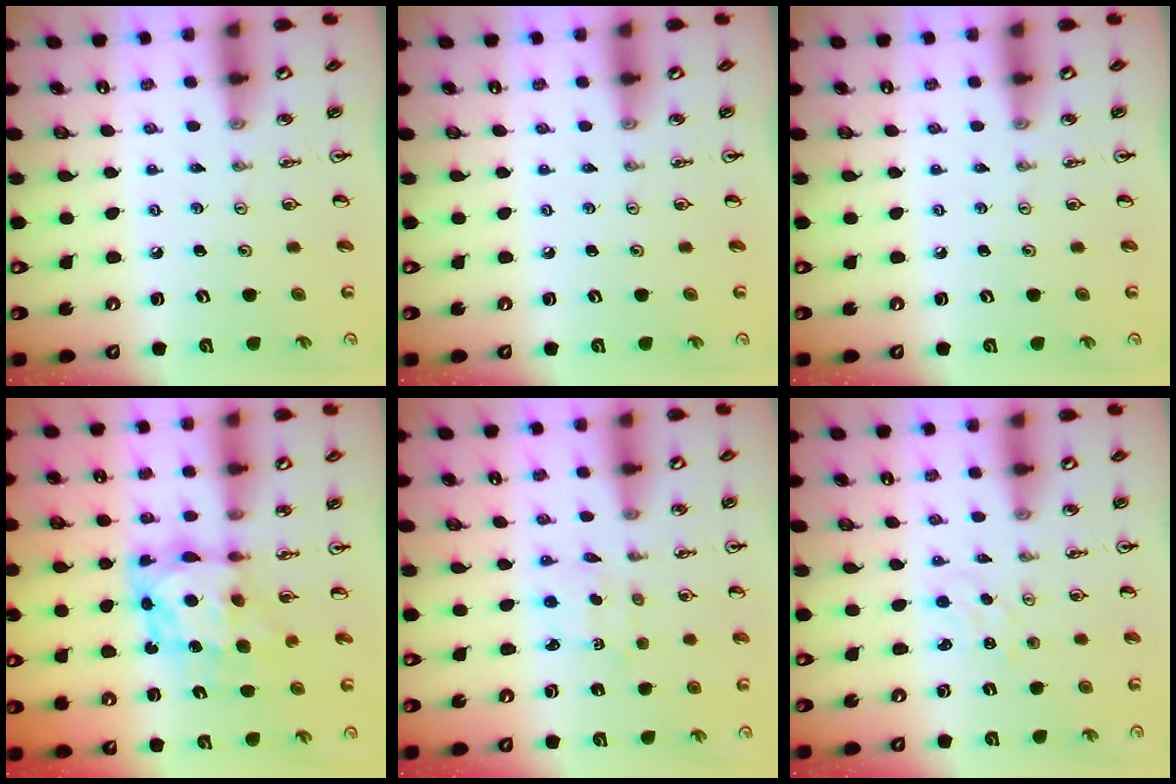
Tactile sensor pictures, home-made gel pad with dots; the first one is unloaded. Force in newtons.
{"total": 0.0}
{"total": 0.0}
{"total": 8.2, "press": 8.1, "slide": 0.7}
{"total": 1.8, "press": 1.8, "slide": 0.5}
{"total": 0.5, "press": 0.5, "slide": 0.1}